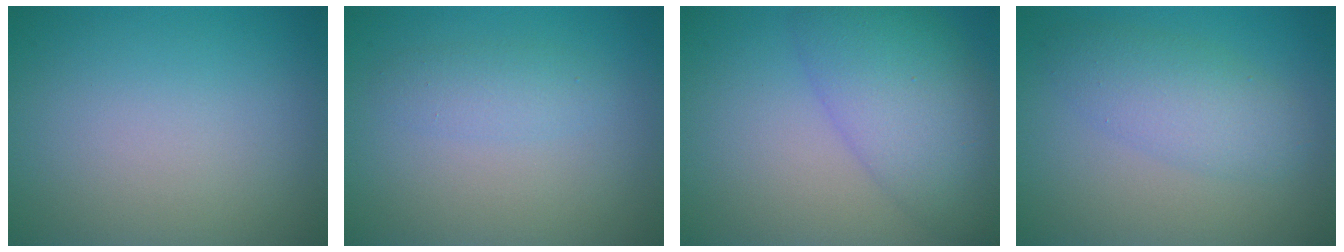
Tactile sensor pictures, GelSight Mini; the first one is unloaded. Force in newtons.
{"total": 1.6, "press": 1.6, "slide": 0.0}
{"total": 7.4, "press": 7.4, "slide": 0.3}
{"total": 3.7, "press": 3.7, "slide": 0.1}